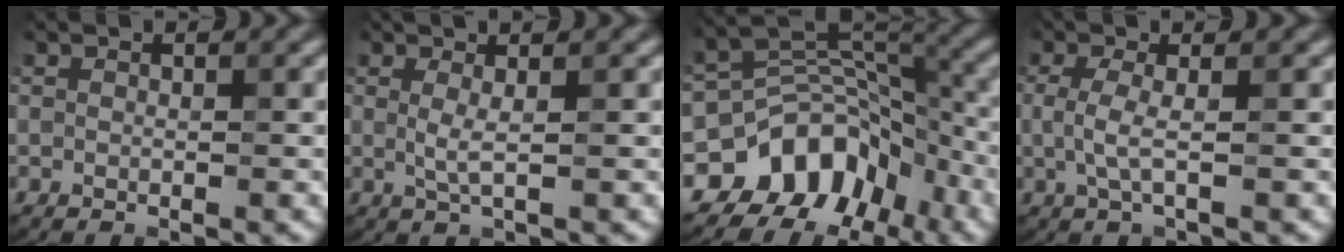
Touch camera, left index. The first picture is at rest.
{"total": 2.0, "force": [0.4, 0.4, 2.0], "torque": [-0.038, -0.005, 0.004]}
{"total": 9.5, "force": [-5.3, 6.8, 4.1], "torque": [-0.045, 0.024, -0.098]}
{"total": 2.3, "force": [-0.1, 0.5, 2.3], "torque": [-0.054, -0.002, -0.003]}